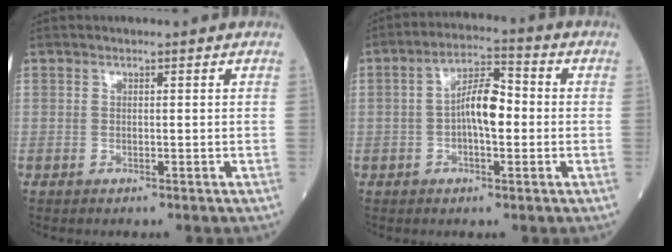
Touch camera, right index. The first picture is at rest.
{"total": 7.4, "force": [-0.4, 2.5, 6.9], "torque": [-0.128, 0.021, -0.014]}